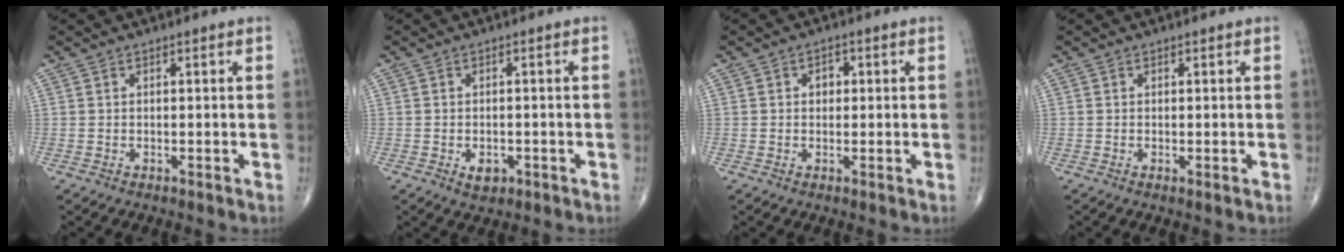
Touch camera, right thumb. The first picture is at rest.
{"total": 2.7, "force": [-1.0, 1.8, 1.7], "torque": [-0.015, 0.003, -0.009]}
{"total": 2.1, "force": [0.3, 1.7, 1.2], "torque": [-0.005, 0.003, 0.001]}
{"total": 0.6, "force": [-0.1, 0.1, 0.6], "torque": [-0.014, -0.003, -0.002]}